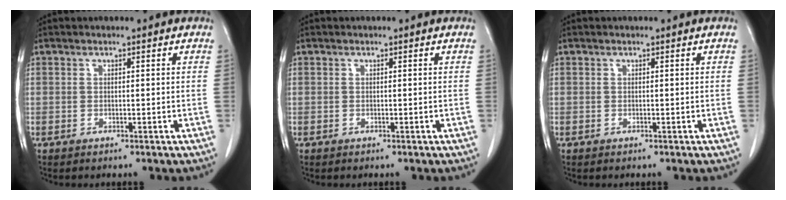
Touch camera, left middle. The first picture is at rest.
{"total": 0.0}
{"total": 0.0}